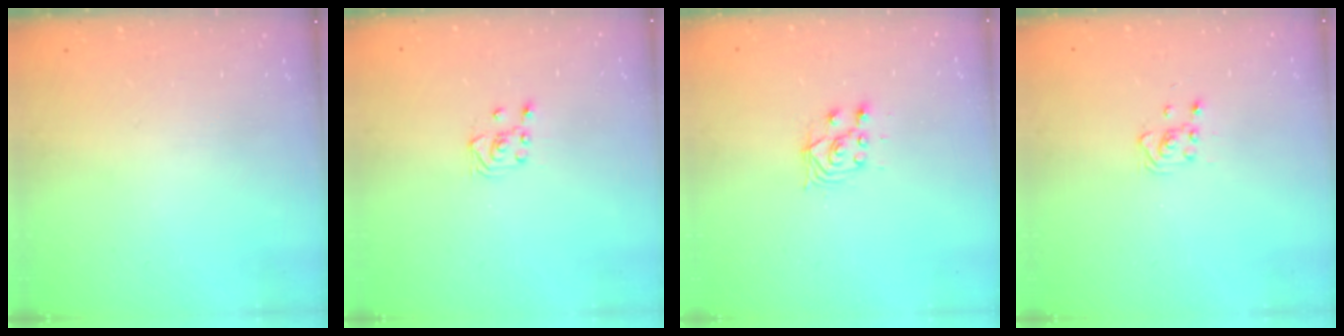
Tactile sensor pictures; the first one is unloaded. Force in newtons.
{"total": 3.5, "press": 3.4, "slide": 0.8}
{"total": 4.0, "press": 4.0, "slide": 0.7}
{"total": 3.7, "press": 3.6, "slide": 0.5}